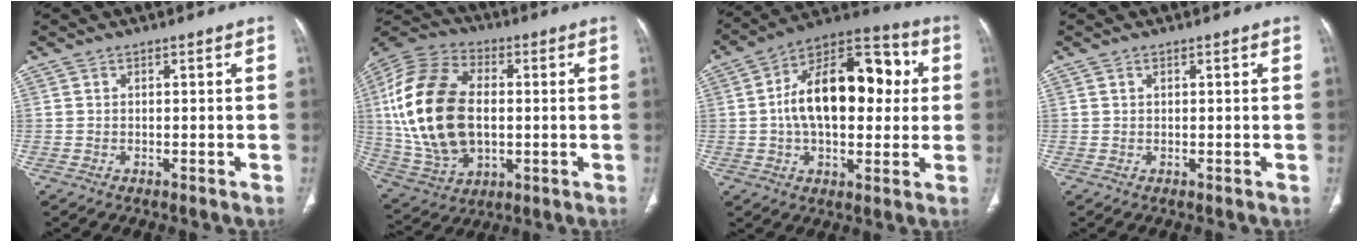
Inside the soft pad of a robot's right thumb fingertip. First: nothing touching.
{"total": 24.3, "force": [1.1, 15.3, 18.8], "torque": [-0.382, 0.001, 0.030]}
{"total": 22.8, "force": [1.9, 13.4, 18.3], "torque": [-0.257, 0.035, 0.032]}
{"total": 0.6, "force": [0.3, 0.3, 0.4], "torque": [-0.008, 0.002, 0.006]}